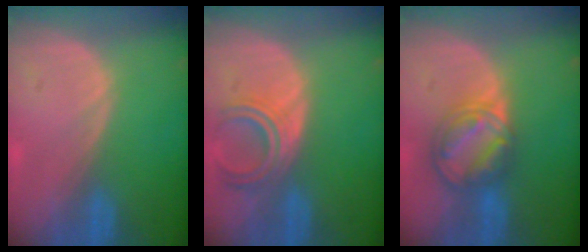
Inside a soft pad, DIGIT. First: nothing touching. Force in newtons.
{"total": 5.1, "press": 5.0, "slide": 0.5}
{"total": 8.2, "press": 7.0, "slide": 4.2}